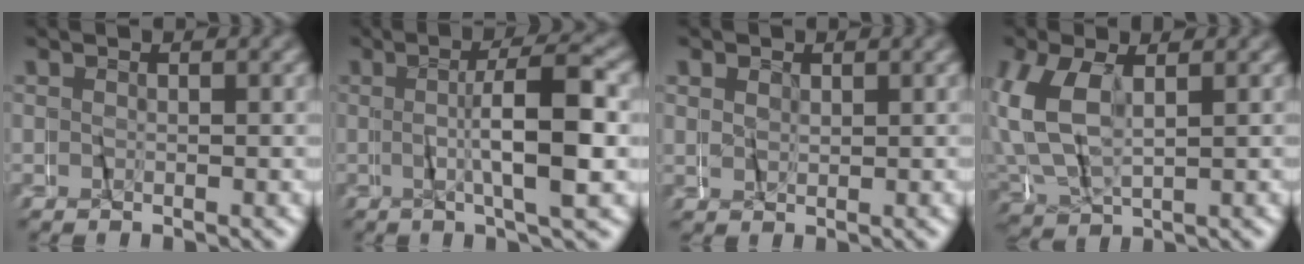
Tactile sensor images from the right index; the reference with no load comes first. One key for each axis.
{"total": 6.0, "fx": 0.0, "fy": -0.1, "fz": 6.0, "tx": -0.087, "ty": 0.014, "tz": -0.004}
{"total": 0.7, "fx": 0.4, "fy": 0.3, "fz": -0.5, "tx": 0.009, "ty": 0.003, "tz": 0.008}
{"total": 5.0, "fx": 1.0, "fy": 3.7, "fz": 3.1, "tx": -0.101, "ty": -0.005, "tz": 0.022}